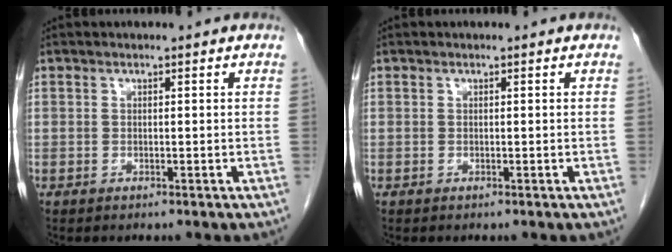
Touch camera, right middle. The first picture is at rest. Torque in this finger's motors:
{"motor_torque": [-0.17, -0.03, -0.03, 0.00]}